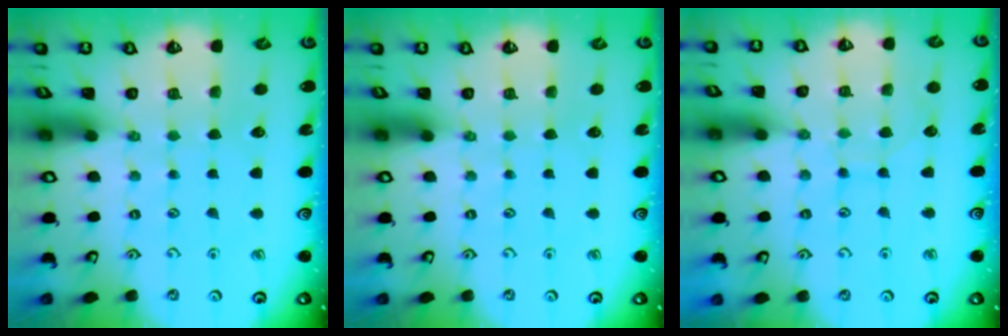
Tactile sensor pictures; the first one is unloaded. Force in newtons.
{"total": 0.0}
{"total": 6.9, "press": 6.9, "slide": 0.7}